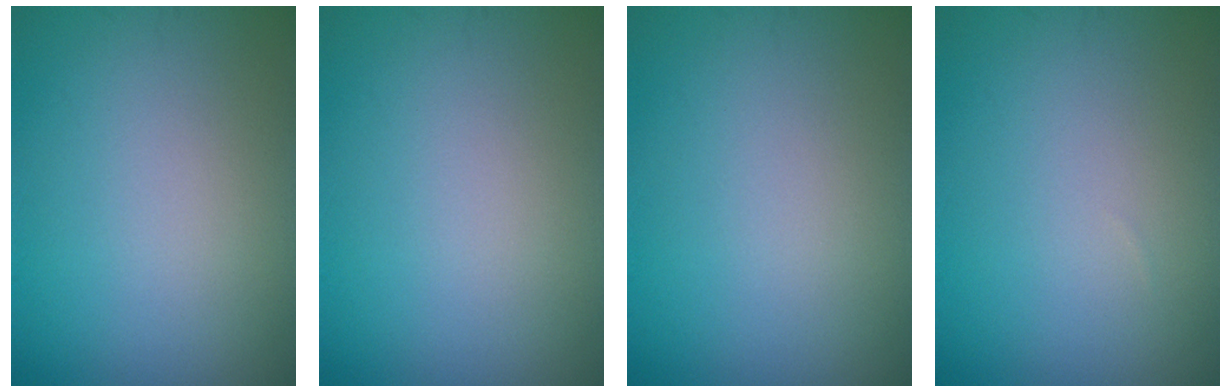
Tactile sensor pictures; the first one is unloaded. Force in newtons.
{"total": 0.0}
{"total": 0.0}
{"total": 0.0}